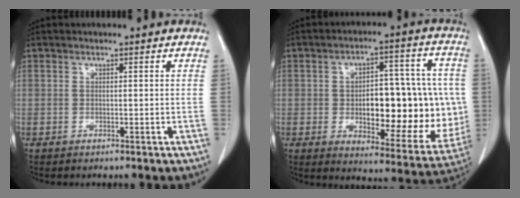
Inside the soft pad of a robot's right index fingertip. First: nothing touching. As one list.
[{"total": 18.5, "force": [-1.4, 7.6, 16.8], "torque": [-0.215, 0.022, -0.002]}]